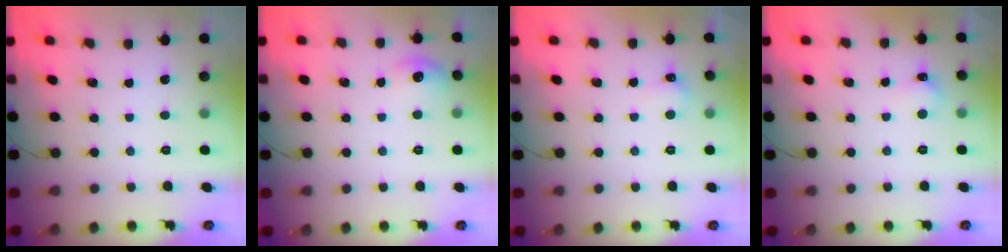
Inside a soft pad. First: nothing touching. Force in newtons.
{"total": 6.8, "press": 6.6, "slide": 1.8}
{"total": 4.2, "press": 4.1, "slide": 1.2}
{"total": 5.1, "press": 5.0, "slide": 1.3}